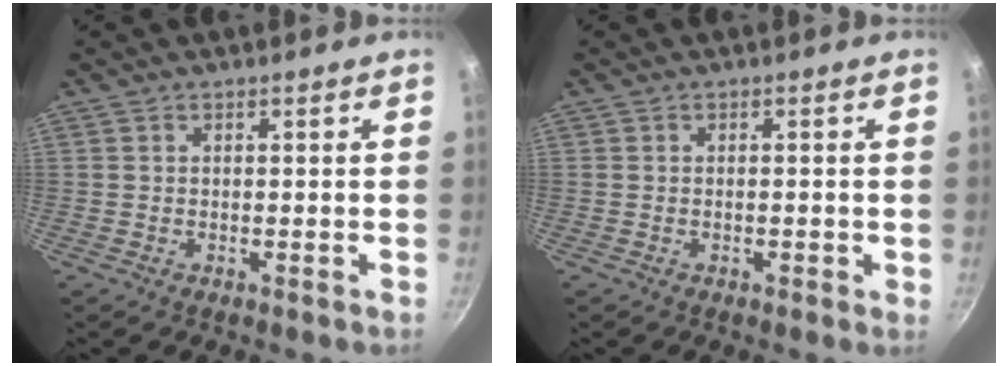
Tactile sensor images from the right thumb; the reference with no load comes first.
{"total": 1.1, "force": [-0.4, 0.6, 0.9], "torque": [-0.012, 0.002, -0.007]}